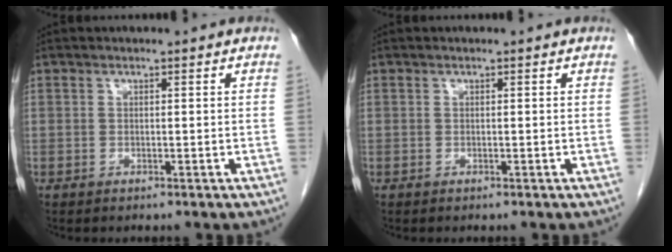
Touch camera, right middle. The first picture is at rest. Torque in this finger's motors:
{"motor_torque": [-0.11, 0.40, -0.06, 0.00]}